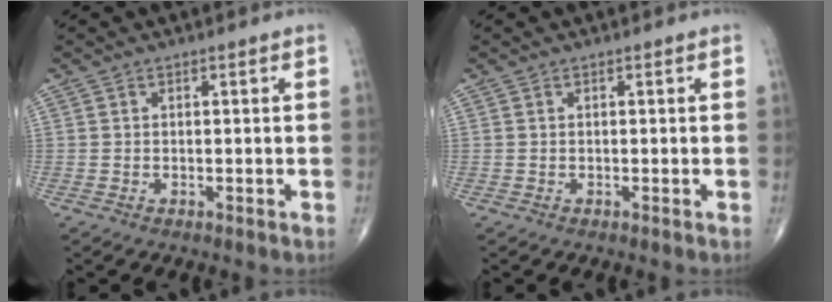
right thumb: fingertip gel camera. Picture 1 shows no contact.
{"total": 0.0}